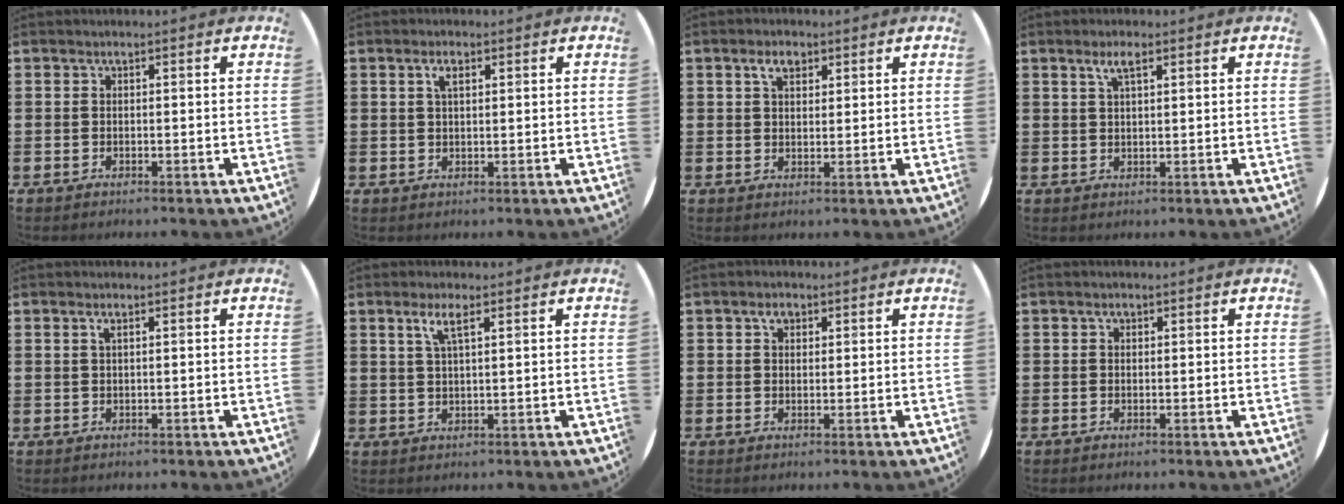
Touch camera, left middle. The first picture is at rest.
{"total": 2.1, "force": [1.1, 0.9, 1.6], "torque": [-0.037, 0.006, 0.018]}
{"total": 2.9, "force": [1.8, 1.5, 1.6], "torque": [-0.019, 0.000, 0.030]}
{"total": 2.7, "force": [1.7, 0.7, 2.0], "torque": [-0.035, 0.002, 0.027]}
{"total": 0.9, "force": [0.5, 0.1, 0.7], "torque": [-0.017, 0.002, 0.009]}
{"total": 3.3, "force": [1.9, 0.5, 2.7], "torque": [-0.057, 0.006, 0.031]}
{"total": 1.7, "force": [1.0, 1.1, 0.9], "torque": [-0.004, 0.000, 0.015]}
{"total": 1.0, "force": [0.4, 0.6, 0.7], "torque": [-0.007, 0.001, 0.006]}